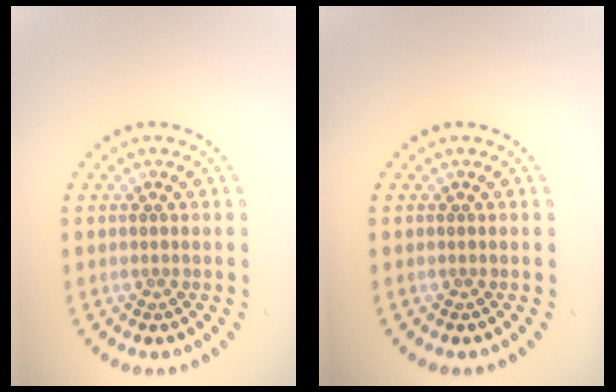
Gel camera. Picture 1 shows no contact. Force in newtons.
{"total": 0.0}